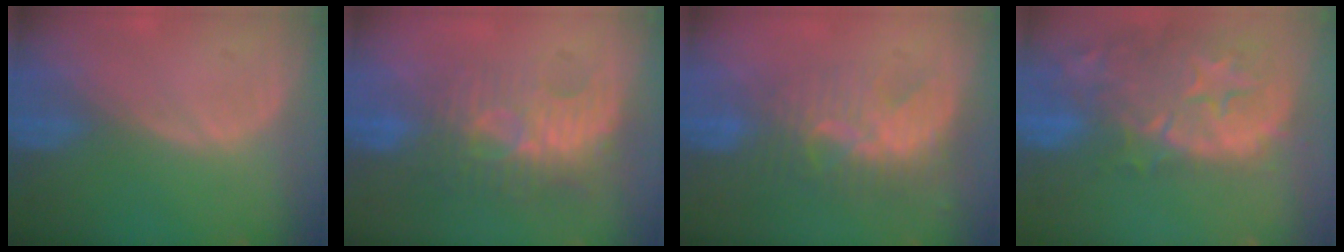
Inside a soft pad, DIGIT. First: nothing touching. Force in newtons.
{"total": 9.8, "press": 8.5, "slide": 4.7}
{"total": 9.0, "press": 7.7, "slide": 4.6}
{"total": 15.0, "press": 12.0, "slide": 9.1}